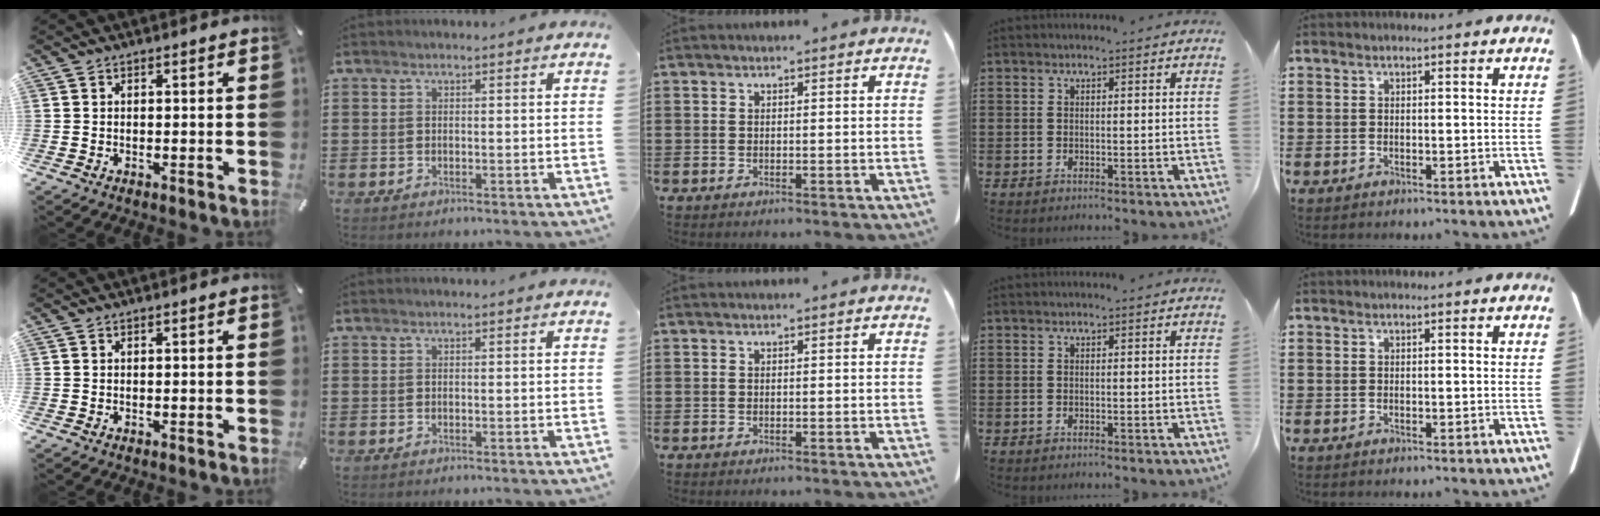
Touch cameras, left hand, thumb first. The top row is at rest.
{}